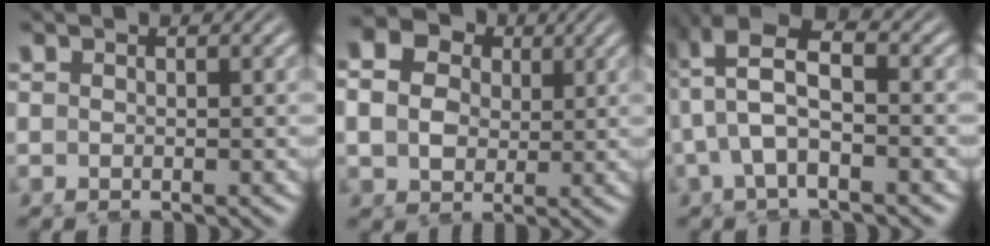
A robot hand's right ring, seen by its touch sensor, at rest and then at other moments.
{"total": 9.0, "force": [2.4, 7.4, 4.6], "torque": [-0.090, -0.003, 0.034]}
{"total": 8.0, "force": [2.2, 5.0, 5.9], "torque": [-0.121, 0.005, 0.027]}